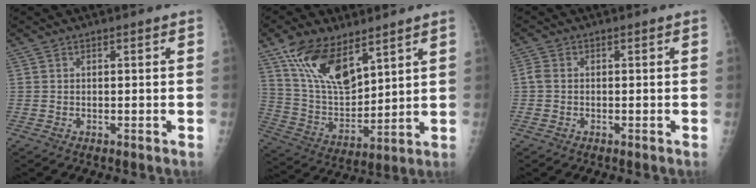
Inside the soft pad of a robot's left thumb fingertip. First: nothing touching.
{"total": 15.2, "force": [9.5, 6.9, 9.6], "torque": [-0.151, -0.046, 0.194]}
{"total": 2.0, "force": [-0.2, 1.4, 1.4], "torque": [-0.036, -0.001, -0.010]}